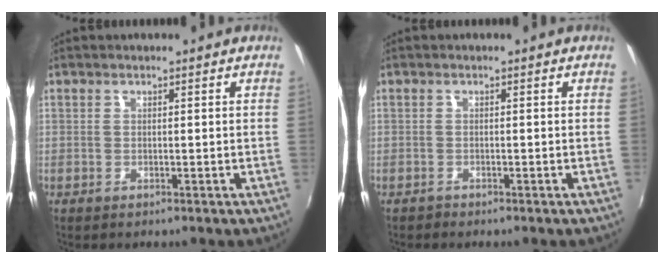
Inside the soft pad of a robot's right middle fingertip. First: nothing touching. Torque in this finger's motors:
{"motor_torque": [-0.25, -0.07, -0.06, 0.00]}